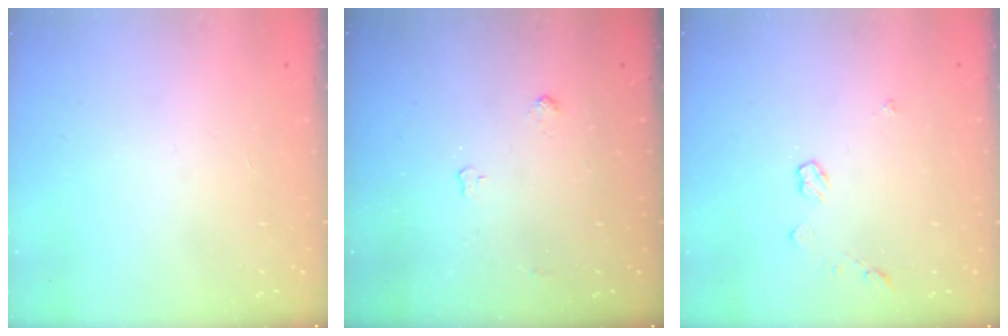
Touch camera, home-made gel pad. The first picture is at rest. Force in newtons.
{"total": 3.5, "press": 3.4, "slide": 0.6}
{"total": 3.3, "press": 3.2, "slide": 0.4}